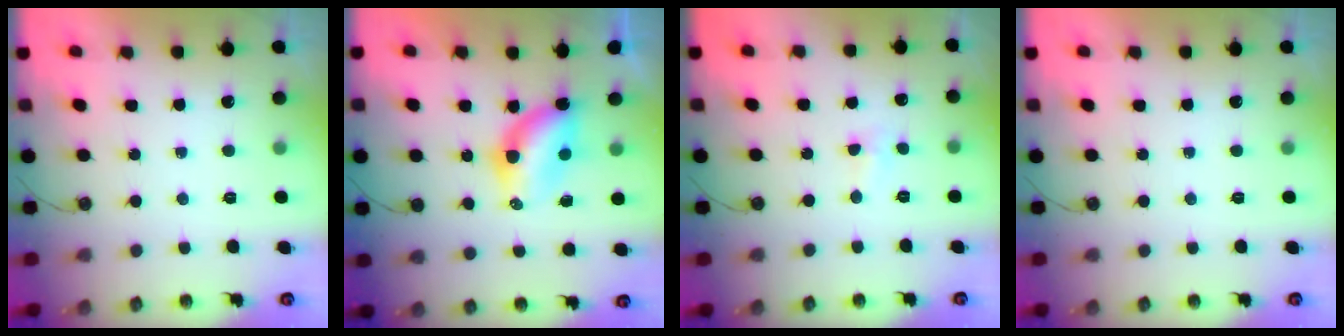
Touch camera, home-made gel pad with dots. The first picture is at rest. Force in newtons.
{"total": 6.3, "press": 6.2, "slide": 0.5}
{"total": 2.4, "press": 2.4, "slide": 0.5}
{"total": 0.0}